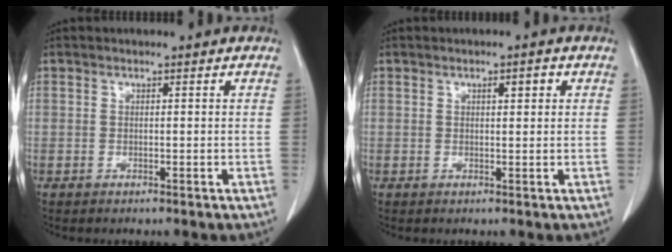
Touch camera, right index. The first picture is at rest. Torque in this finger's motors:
{"motor_torque": [0.10, 0.02, 0.02, 0.01]}